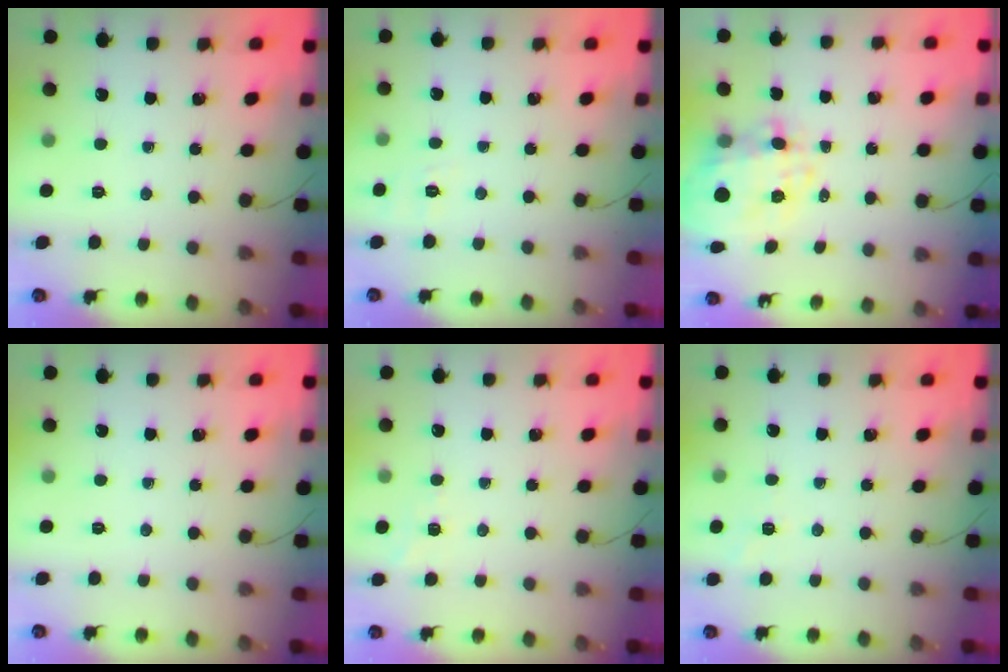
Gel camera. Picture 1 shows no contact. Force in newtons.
{"total": 4.5, "press": 4.1, "slide": 2.0}
{"total": 9.2, "press": 8.8, "slide": 2.8}
{"total": 0.0}
{"total": 7.4, "press": 7.2, "slide": 1.6}
{"total": 4.4, "press": 4.0, "slide": 1.8}